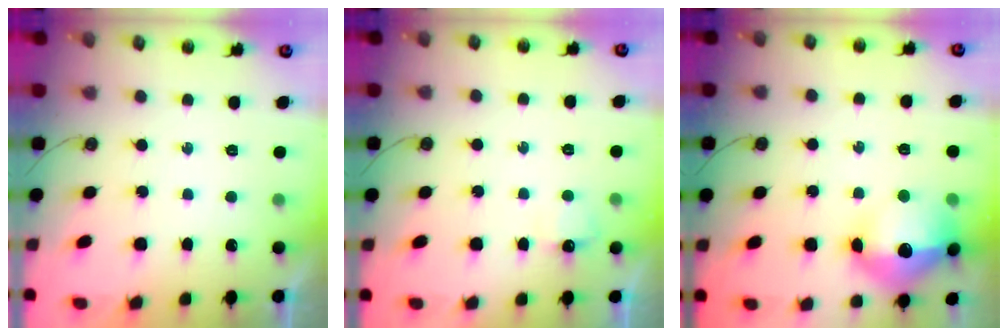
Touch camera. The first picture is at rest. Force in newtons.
{"total": 5.2, "press": 5.1, "slide": 1.0}
{"total": 16.4, "press": 16.3, "slide": 1.6}